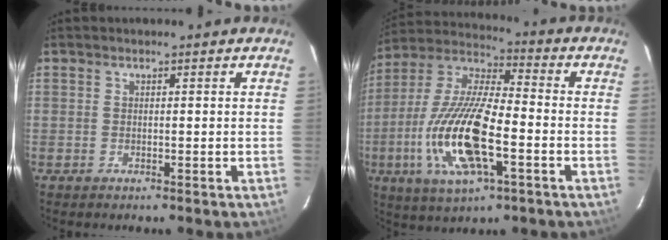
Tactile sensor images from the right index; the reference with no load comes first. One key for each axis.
{"total": 19.1, "fx": -5.6, "fy": 6.2, "fz": 17.1, "tx": -0.357, "ty": -0.015, "tz": -0.112}